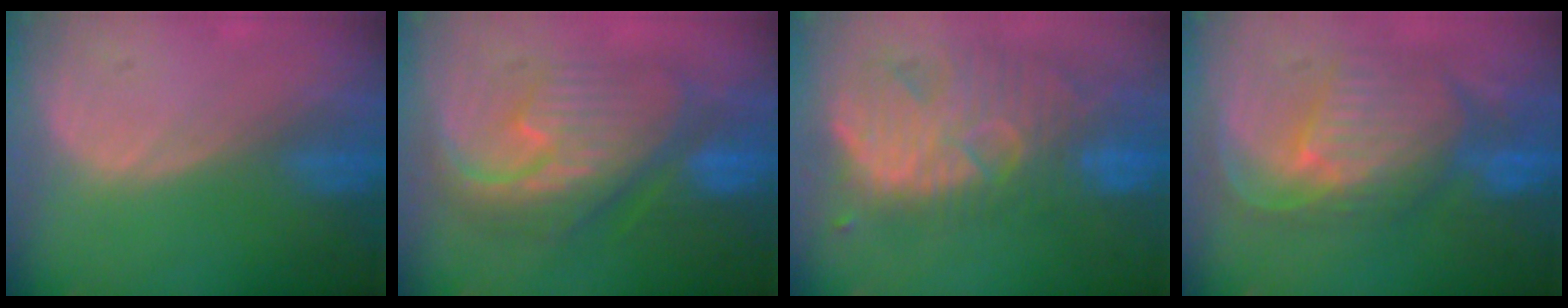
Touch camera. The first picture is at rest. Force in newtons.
{"total": 10.7, "press": 10.7, "slide": 0.9}
{"total": 12.5, "press": 11.0, "slide": 6.0}
{"total": 10.8, "press": 9.5, "slide": 5.2}